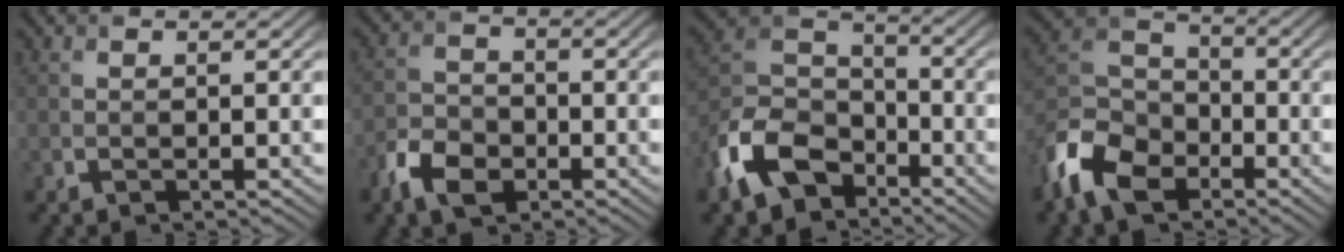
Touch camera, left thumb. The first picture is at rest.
{"total": 5.6, "force": [-3.2, 3.5, 3.0], "torque": [-0.067, -0.004, -0.074]}
{"total": 11.5, "force": [-6.8, 7.0, 6.2], "torque": [-0.143, -0.012, -0.156]}
{"total": 10.3, "force": [-6.3, 6.2, 5.4], "torque": [-0.134, -0.018, -0.148]}